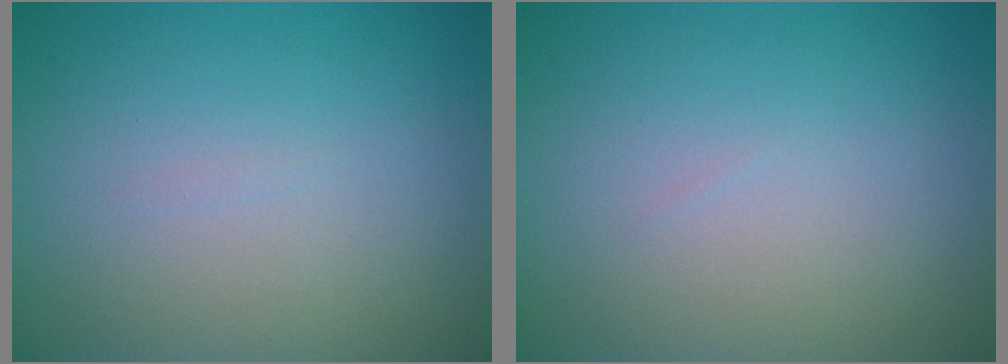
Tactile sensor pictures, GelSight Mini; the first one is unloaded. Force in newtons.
{"total": 0.0}